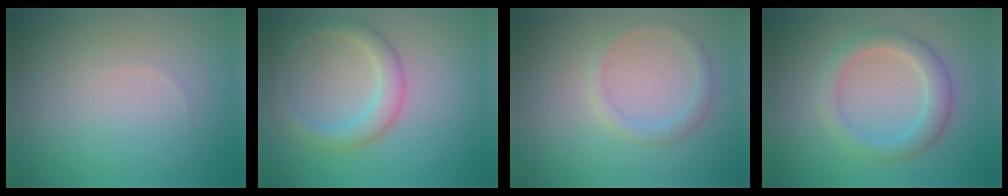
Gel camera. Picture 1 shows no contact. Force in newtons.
{"total": 2.8, "press": 2.8, "slide": 0.2}
{"total": 1.5, "press": 1.5, "slide": 0.1}
{"total": 3.3, "press": 3.3, "slide": 0.1}